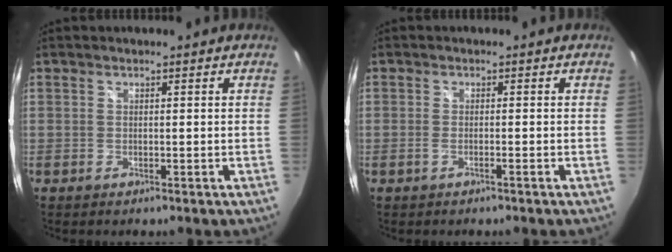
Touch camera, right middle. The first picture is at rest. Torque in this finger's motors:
{"motor_torque": [-0.27, 0.01, -0.01, 0.00]}